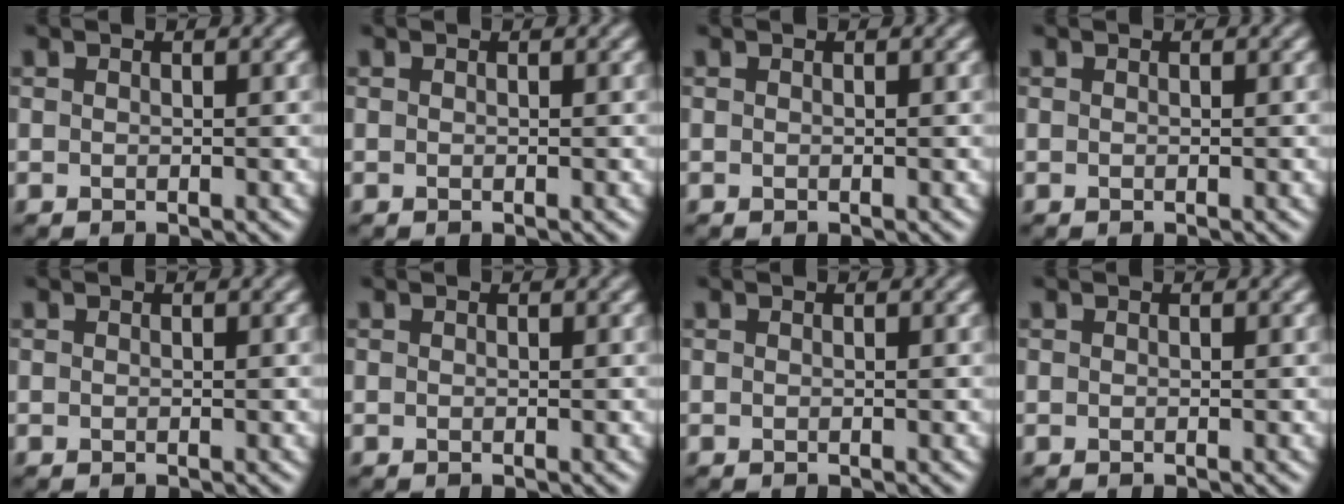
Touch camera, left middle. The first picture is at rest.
{"total": 0.0}
{"total": 0.0}
{"total": 0.0}
{"total": 0.0}
{"total": 0.0}
{"total": 0.0}
{"total": 0.0}